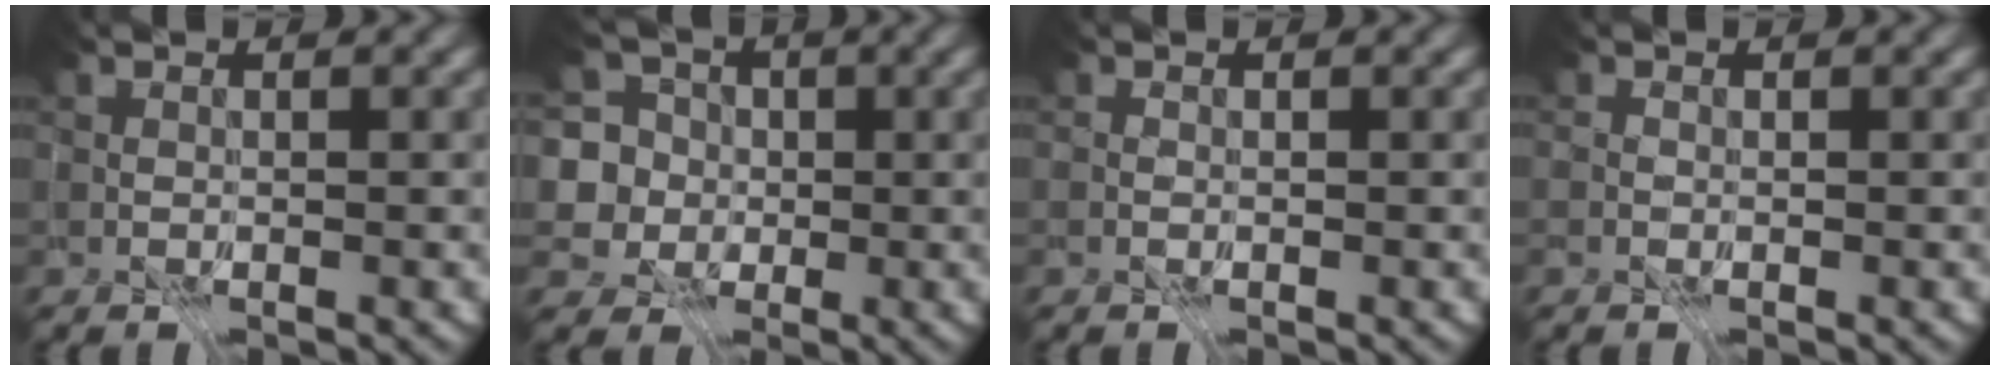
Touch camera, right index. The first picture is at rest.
{"total": 4.6, "force": [0.0, 4.3, 1.7], "torque": [-0.049, 0.020, -0.037]}
{"total": 0.6, "force": [0.2, 0.5, 0.3], "torque": [0.003, 0.004, -0.010]}
{"total": 1.1, "force": [0.4, 0.9, 0.6], "torque": [0.000, 0.006, -0.009]}